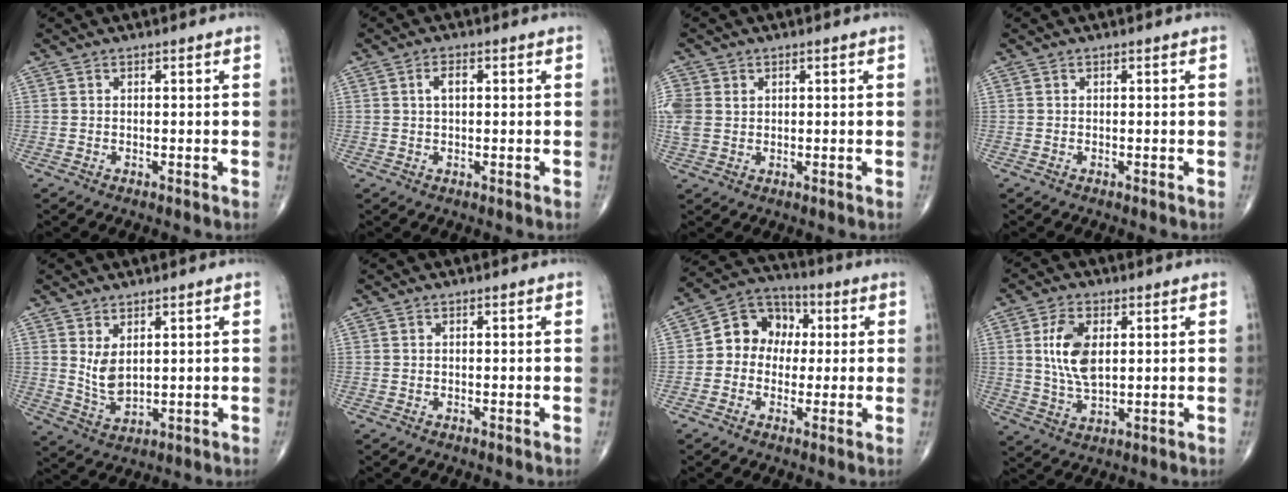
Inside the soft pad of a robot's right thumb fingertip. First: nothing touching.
{"total": 2.4, "force": [0.5, 1.2, 2.0], "torque": [-0.038, 0.005, 0.008]}
{"total": 6.0, "force": [1.2, 4.9, 3.3], "torque": [-0.091, 0.006, 0.027]}
{"total": 0.0}
{"total": 5.3, "force": [1.8, 2.8, 4.2], "torque": [-0.072, -0.021, 0.046]}
{"total": 0.0}
{"total": 10.1, "force": [0.7, 8.6, 5.3], "torque": [-0.049, 0.028, -0.004]}
{"total": 9.1, "force": [1.8, 4.9, 7.4], "torque": [-0.141, -0.008, 0.039]}